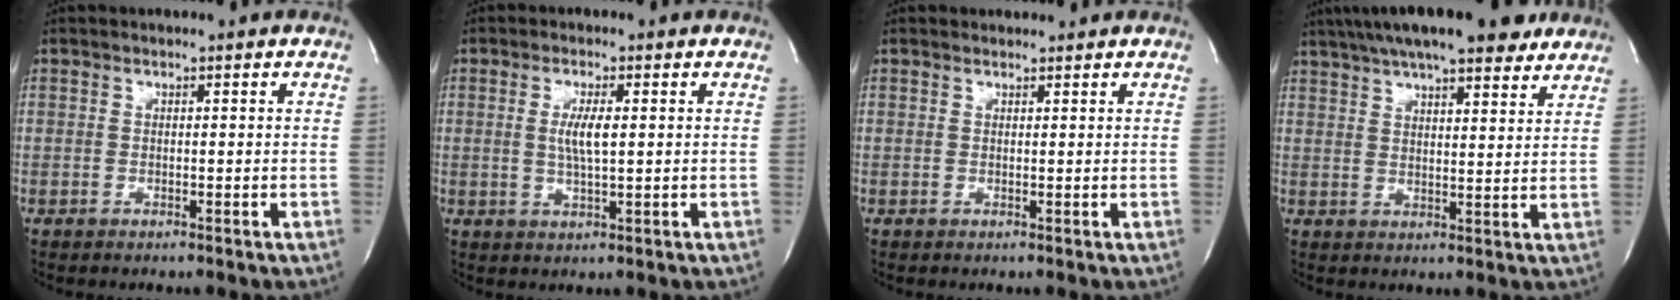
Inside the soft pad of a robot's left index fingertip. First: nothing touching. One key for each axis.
{"total": 4.0, "fx": 0.5, "fy": 0.6, "fz": 4.0, "tx": -0.078, "ty": -0.004, "tz": 0.008}
{"total": 1.0, "fx": 0.9, "fy": 0.3, "fz": -0.1, "tx": -0.007, "ty": 0.005, "tz": 0.016}
{"total": 19.1, "fx": 15.3, "fy": 4.1, "fz": 10.6, "tx": -0.189, "ty": 0.045, "tz": 0.216}